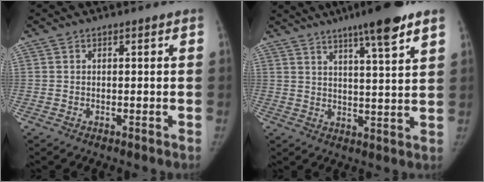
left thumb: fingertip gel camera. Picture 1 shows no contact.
{"total": 12.0, "force": [8.0, 1.2, 8.9], "torque": [-0.125, -0.028, 0.118]}